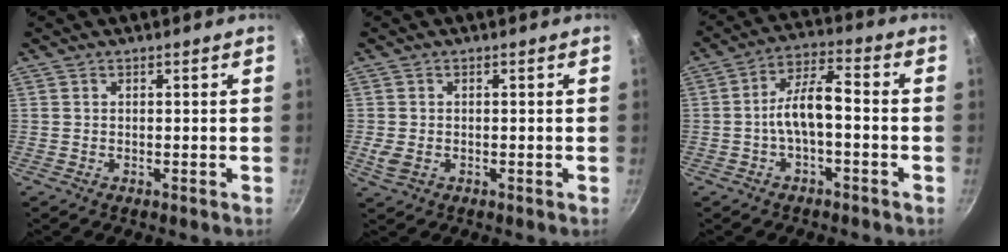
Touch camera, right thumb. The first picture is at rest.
{"total": 2.6, "force": [-0.6, 1.8, 1.8], "torque": [-0.044, -0.001, -0.009]}
{"total": 8.3, "force": [-1.4, 3.4, 7.4], "torque": [-0.139, 0.041, -0.031]}